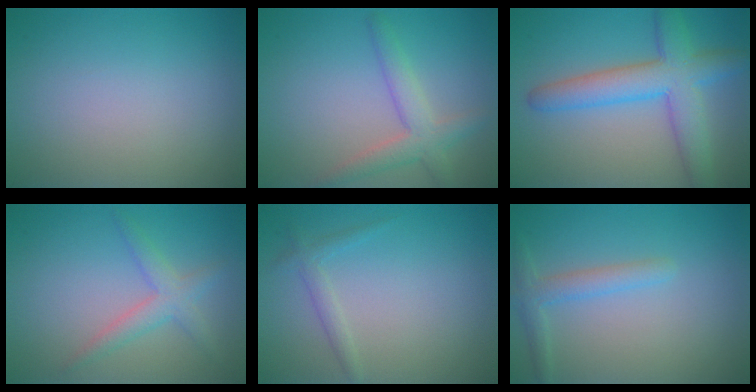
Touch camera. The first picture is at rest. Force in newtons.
{"total": 3.2, "press": 3.2, "slide": 0.2}
{"total": 6.3, "press": 6.3, "slide": 0.3}
{"total": 2.5, "press": 2.5, "slide": 0.2}
{"total": 1.4, "press": 1.4, "slide": 0.0}
{"total": 2.1, "press": 2.1, "slide": 0.2}